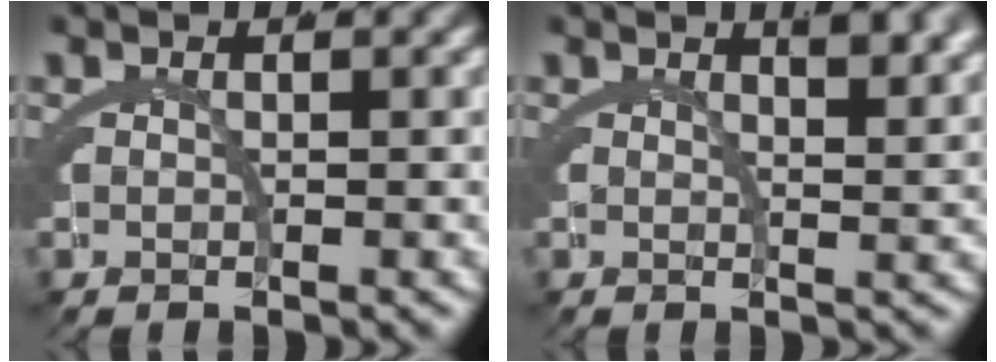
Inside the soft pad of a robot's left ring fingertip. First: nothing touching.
{"total": 2.0, "force": [1.5, -0.2, 1.4], "torque": [-0.013, -0.002, 0.024]}